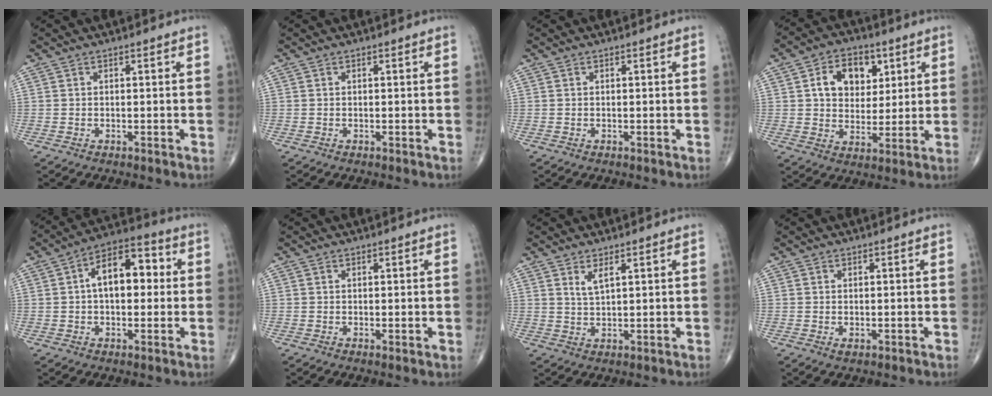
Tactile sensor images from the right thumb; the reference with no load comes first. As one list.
[{"total": 0.0}, {"total": 0.0}, {"total": 11.0, "force": [3.6, 8.0, 6.6], "torque": [-0.063, -0.008, 0.062]}, {"total": 11.8, "force": [1.4, 6.8, 9.6], "torque": [-0.125, 0.030, 0.012]}, {"total": 0.7, "force": [0.3, 0.3, 0.6], "torque": [-0.010, -0.004, 0.004]}, {"total": 2.8, "force": [1.6, 0.8, 2.1], "torque": [-0.042, -0.012, 0.035]}, {"total": 1.0, "force": [-0.1, 0.6, 0.8], "torque": [-0.014, -0.004, 0.001]}]